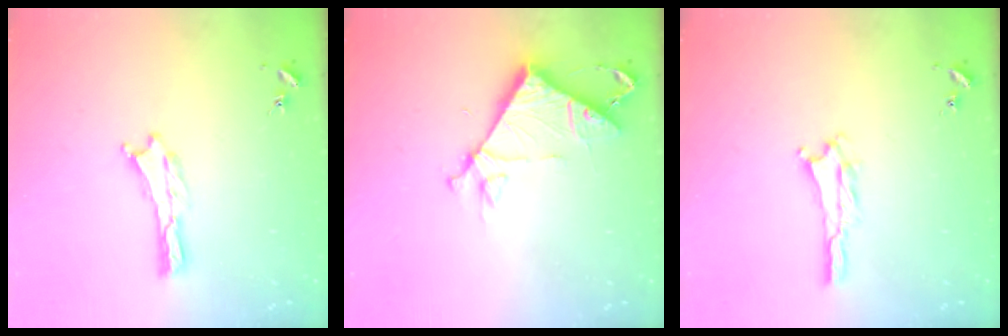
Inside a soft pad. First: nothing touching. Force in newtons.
{"total": 7.9, "press": 7.8, "slide": 0.6}
{"total": 2.1, "press": 2.1, "slide": 0.3}